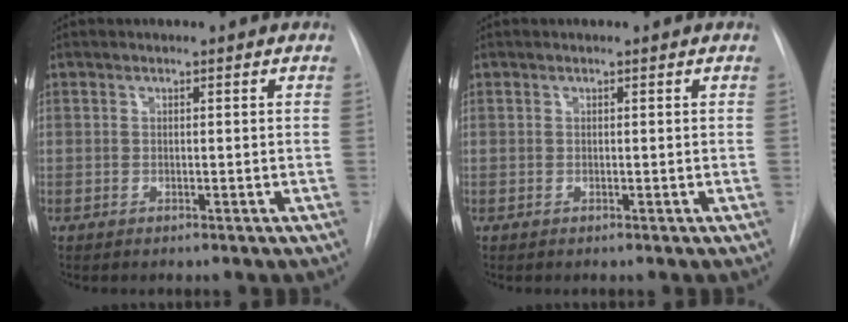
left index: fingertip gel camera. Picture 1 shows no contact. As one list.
[{"total": 0.0}]